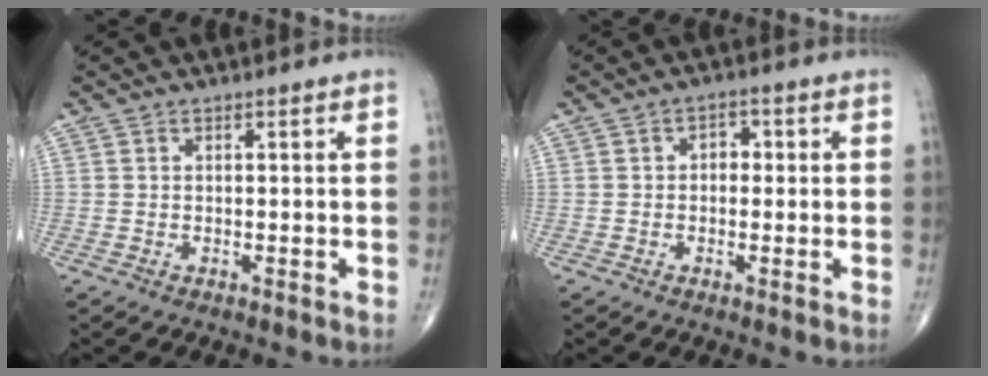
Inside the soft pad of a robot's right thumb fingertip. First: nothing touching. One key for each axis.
{"total": 2.8, "fx": 0.2, "fy": 2.0, "fz": 1.9, "tx": -0.013, "ty": 0.010, "tz": -0.002}